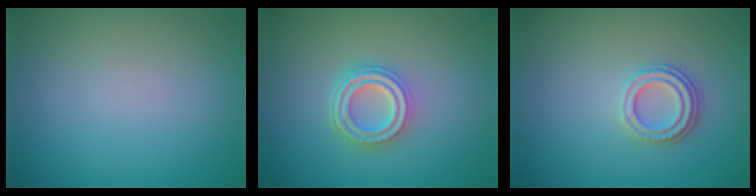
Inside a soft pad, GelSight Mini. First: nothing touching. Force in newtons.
{"total": 3.9, "press": 3.0, "slide": 2.5}
{"total": 2.4, "press": 2.0, "slide": 1.3}